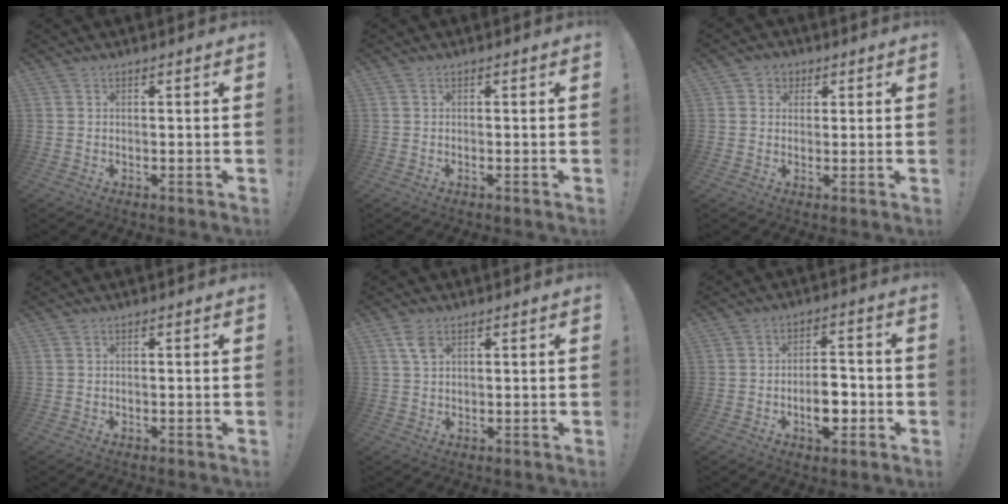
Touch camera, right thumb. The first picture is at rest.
{"total": 0.0}
{"total": 3.3, "force": [0.6, 3.2, 0.6], "torque": [-0.004, -0.002, 0.009]}
{"total": 0.0}
{"total": 4.2, "force": [2.2, 2.0, 2.9], "torque": [-0.051, -0.005, 0.039]}
{"total": 8.5, "force": [-2.5, 5.5, 6.0], "torque": [-0.093, 0.015, -0.040]}